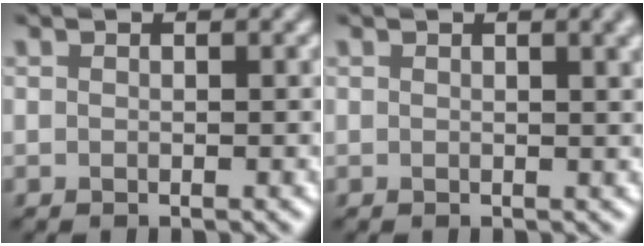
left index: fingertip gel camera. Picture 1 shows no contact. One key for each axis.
{"total": 2.7, "fx": 1.2, "fy": 1.0, "fz": 2.3, "tx": -0.015, "ty": 0.007, "tz": 0.013}